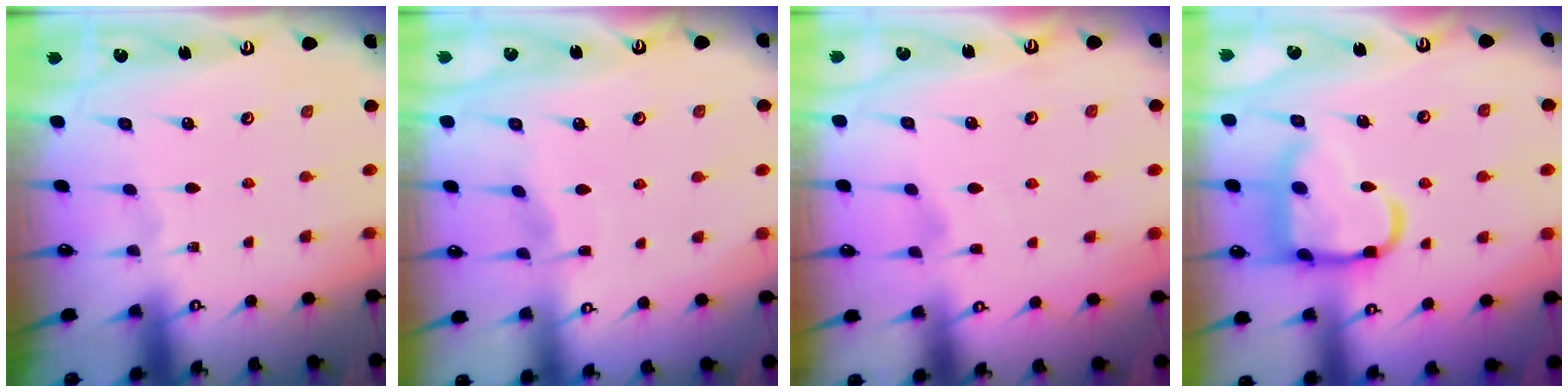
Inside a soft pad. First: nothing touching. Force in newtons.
{"total": 3.6, "press": 3.5, "slide": 0.4}
{"total": 2.2, "press": 2.2, "slide": 0.5}
{"total": 16.3, "press": 16.2, "slide": 1.7}